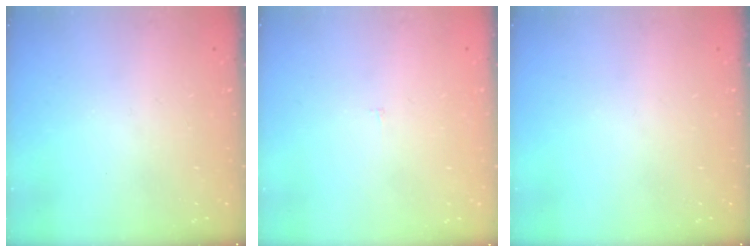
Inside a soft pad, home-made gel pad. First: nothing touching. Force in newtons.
{"total": 1.8, "press": 1.8, "slide": 0.1}
{"total": 0.0}